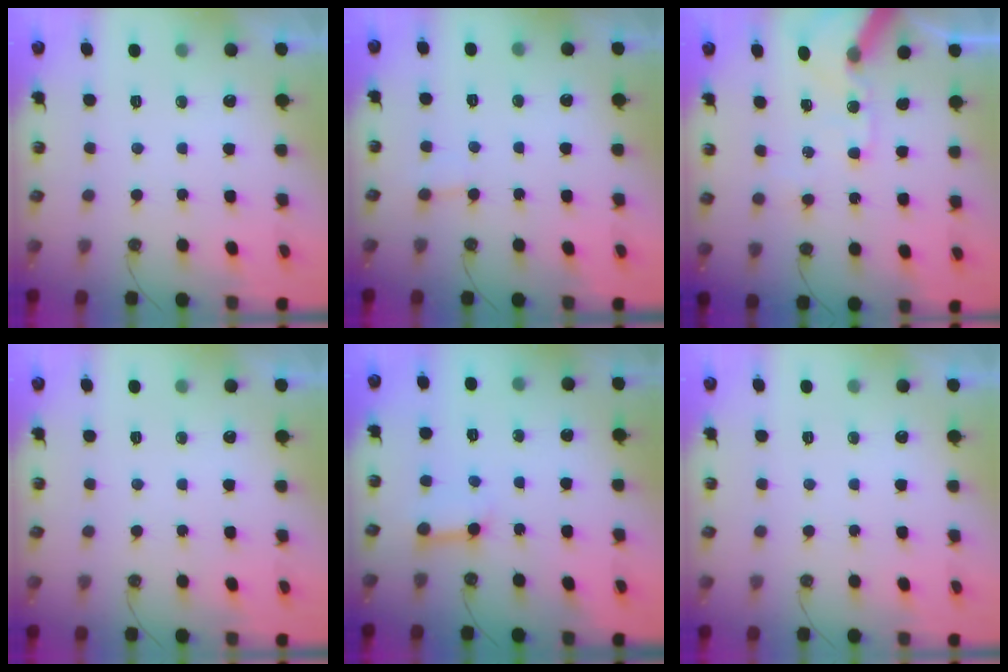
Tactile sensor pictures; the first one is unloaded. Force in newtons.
{"total": 2.4, "press": 2.4, "slide": 0.3}
{"total": 12.8, "press": 12.6, "slide": 2.3}
{"total": 0.0}
{"total": 5.4, "press": 5.4, "slide": 0.6}
{"total": 0.0}